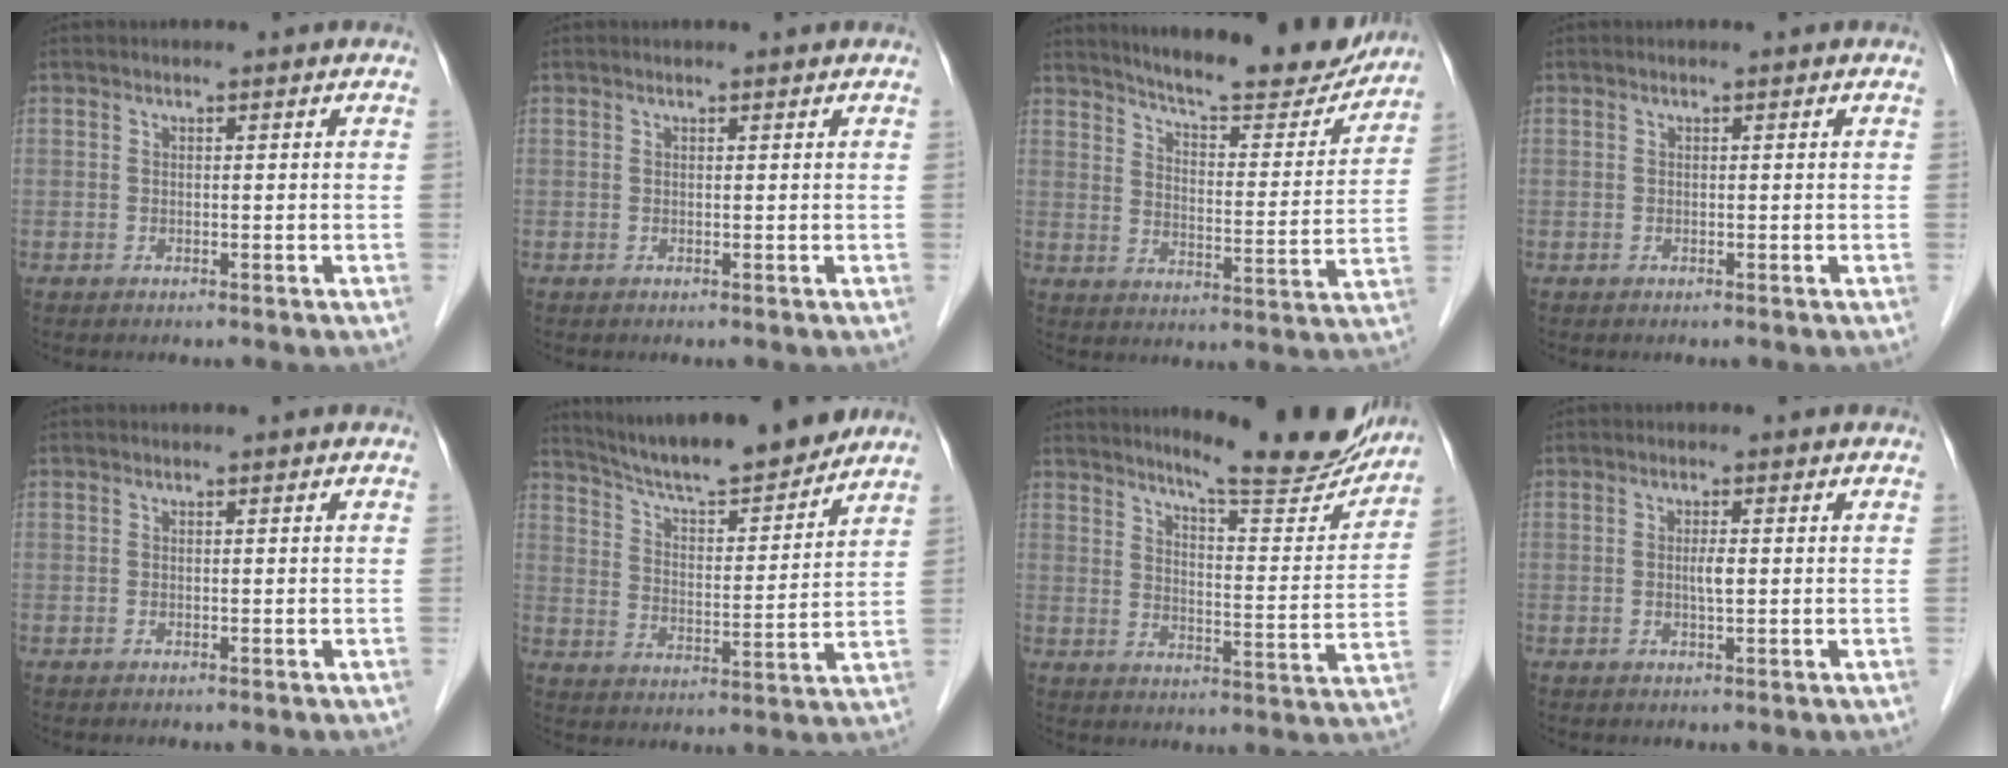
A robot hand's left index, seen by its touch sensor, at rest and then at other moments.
{"total": 0.6, "force": [0.6, 0.0, 0.2], "torque": [-0.009, 0.003, 0.010]}
{"total": 18.0, "force": [16.6, 2.5, 6.6], "torque": [-0.095, -0.036, 0.218]}
{"total": 0.0}
{"total": 0.0}
{"total": 16.6, "force": [15.0, 1.6, 6.9], "torque": [-0.114, 0.003, 0.236]}
{"total": 16.8, "force": [15.2, 1.3, 7.1], "torque": [-0.096, -0.051, 0.196]}
{"total": 1.7, "force": [0.0, 0.2, 1.7], "torque": [-0.031, 0.000, 0.001]}